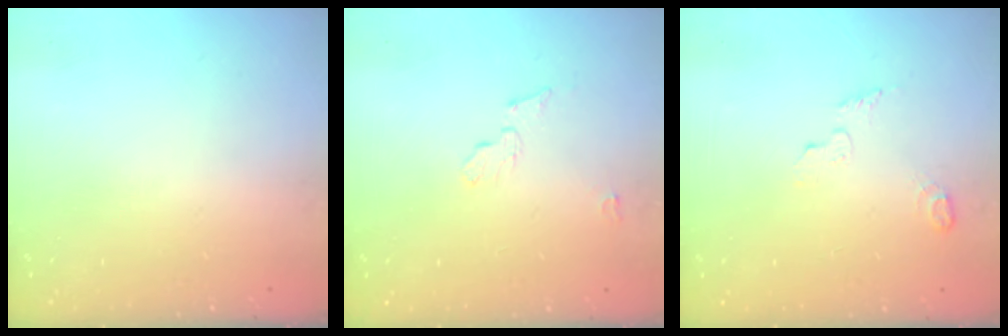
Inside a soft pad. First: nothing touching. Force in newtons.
{"total": 5.9, "press": 5.9, "slide": 0.5}
{"total": 5.4, "press": 5.4, "slide": 0.5}